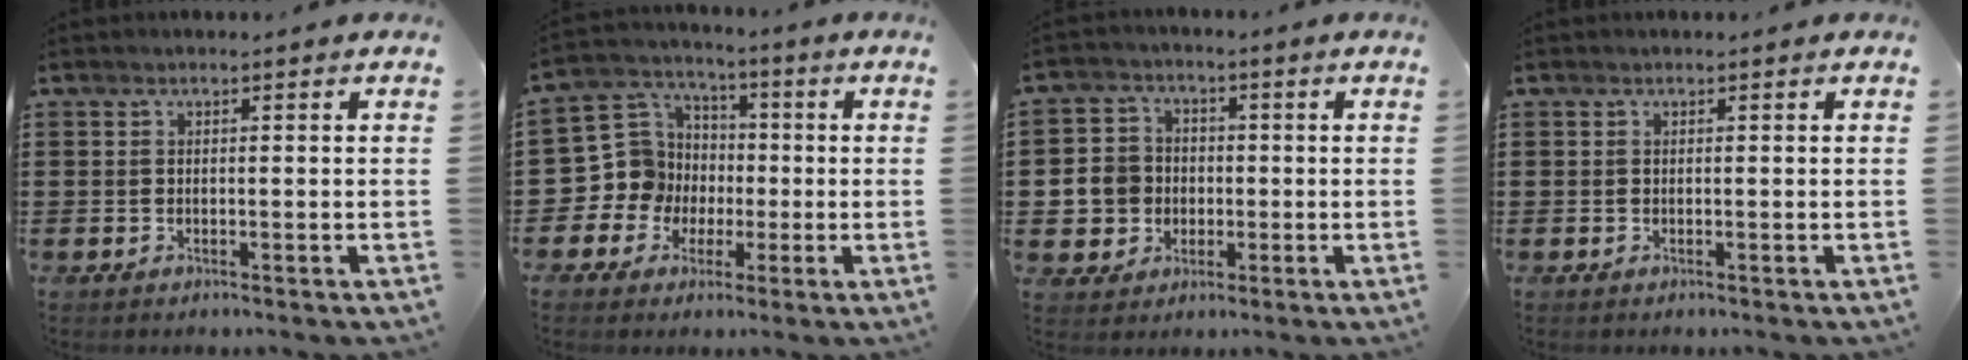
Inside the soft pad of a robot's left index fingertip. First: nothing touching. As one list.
[{"total": 9.0, "force": [-0.7, 8.9, 1.2], "torque": [-0.085, 0.000, -0.013]}, {"total": 6.0, "force": [-0.9, 5.8, 1.2], "torque": [-0.058, 0.012, -0.018]}, {"total": 0.0}]